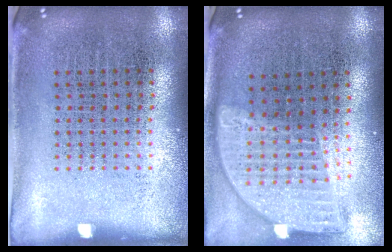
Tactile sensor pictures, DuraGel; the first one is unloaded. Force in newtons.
{"total": 2.0, "press": 1.6, "slide": 1.2}